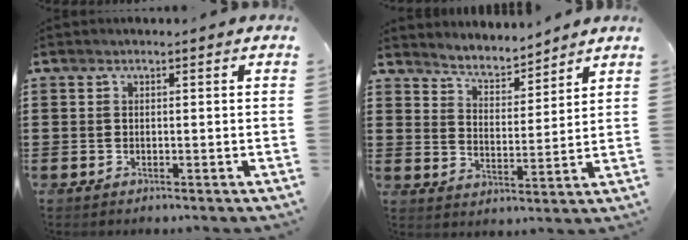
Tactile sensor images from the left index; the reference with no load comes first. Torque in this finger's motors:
{"motor_torque": [-0.21, -0.49, 0.01, 0.03]}